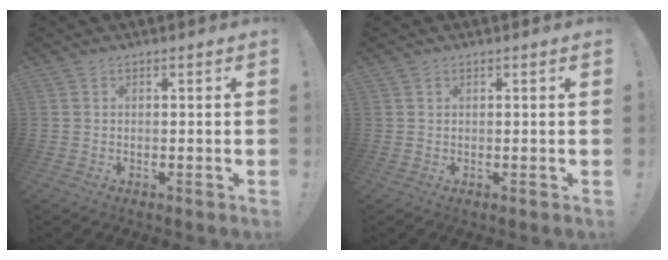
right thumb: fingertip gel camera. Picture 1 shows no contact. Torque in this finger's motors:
{"motor_torque": [-0.06, -0.13, -0.33, 0.25, 0.04]}